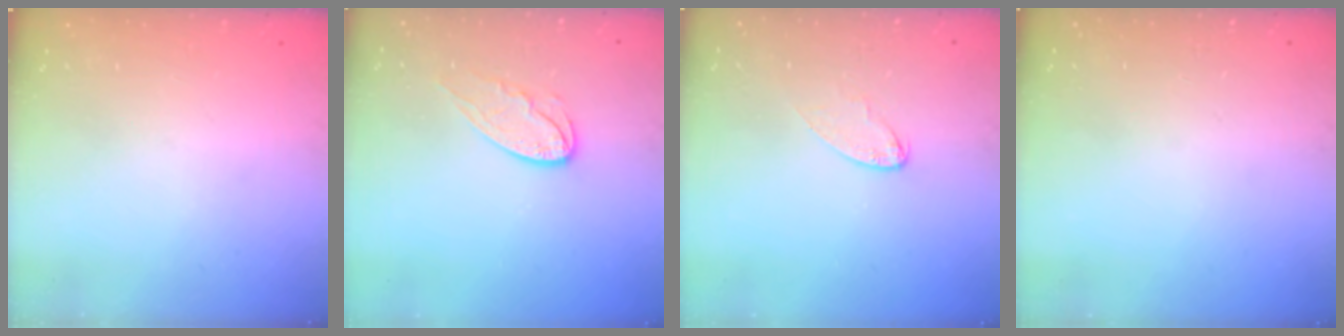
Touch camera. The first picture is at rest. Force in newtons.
{"total": 7.5, "press": 7.5, "slide": 0.3}
{"total": 4.7, "press": 4.6, "slide": 0.4}
{"total": 0.0}